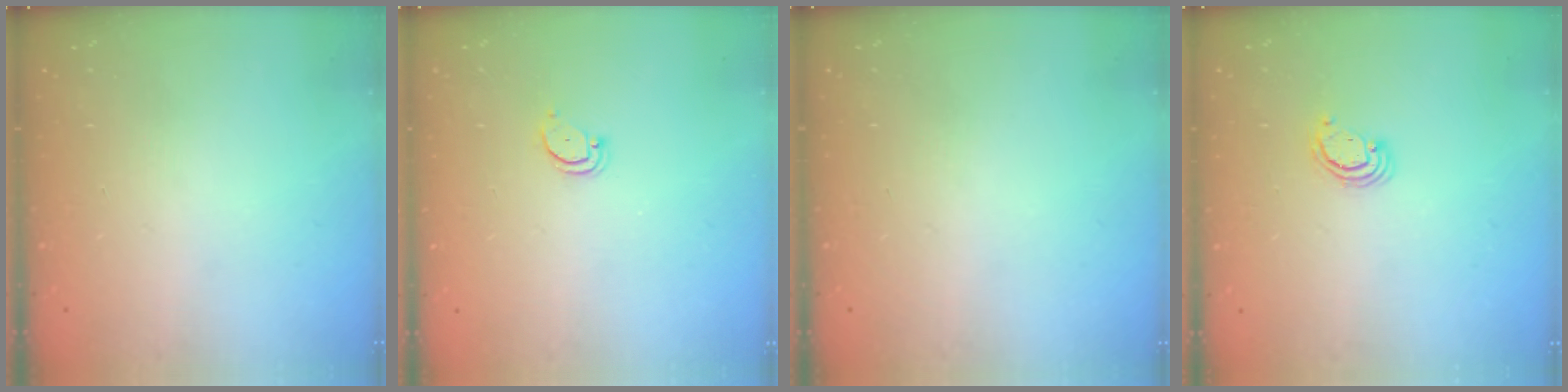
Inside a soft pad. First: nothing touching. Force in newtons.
{"total": 3.2, "press": 3.2, "slide": 0.3}
{"total": 0.0}
{"total": 2.6, "press": 2.5, "slide": 0.3}